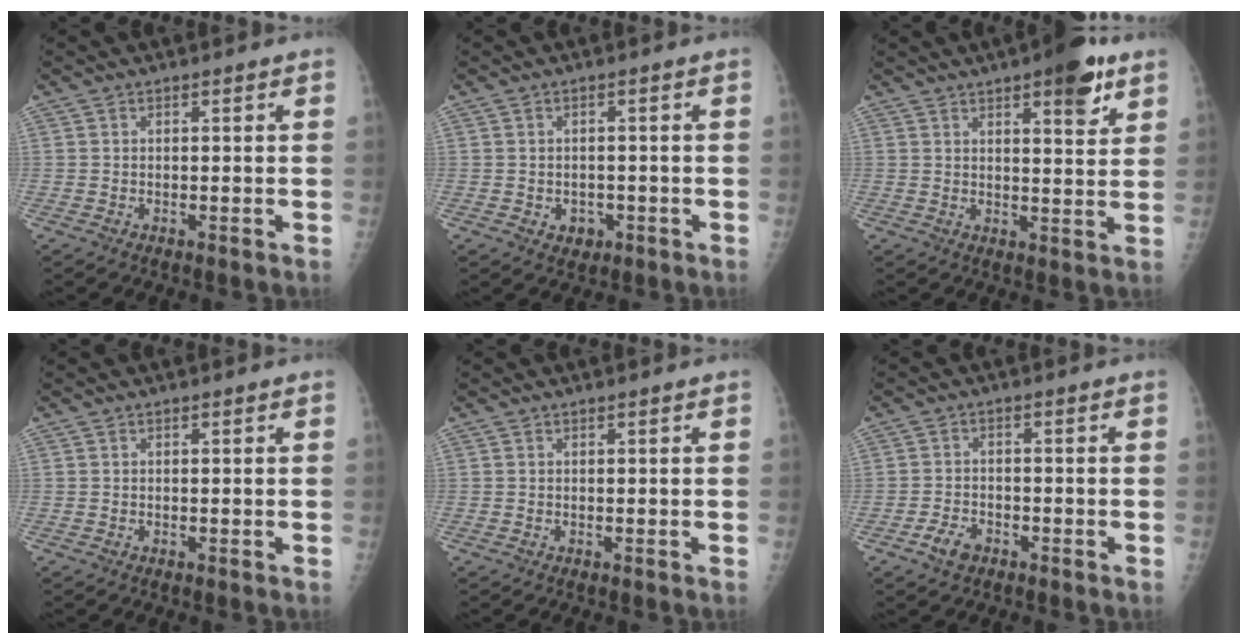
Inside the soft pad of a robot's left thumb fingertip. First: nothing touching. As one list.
[{"total": 3.1, "force": [-1.0, 2.6, 1.3], "torque": [-0.004, 0.004, -0.007]}, {"total": 9.1, "force": [5.2, 2.8, 6.9], "torque": [-0.076, -0.023, 0.066]}, {"total": 0.0}, {"total": 0.0}, {"total": 3.9, "force": [-2.4, 2.4, 1.9], "torque": [-0.033, 0.014, -0.041]}]